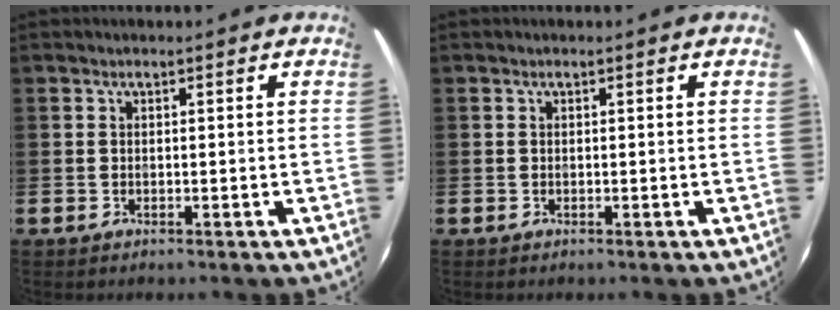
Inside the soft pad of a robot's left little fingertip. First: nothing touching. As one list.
[{"total": 0.0}]